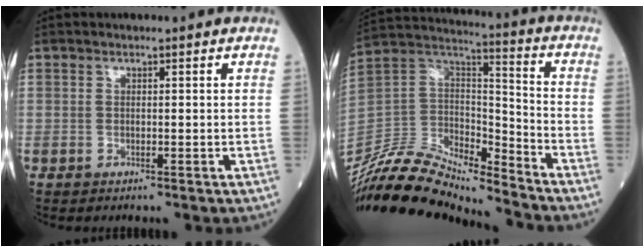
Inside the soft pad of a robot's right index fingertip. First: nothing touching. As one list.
[{"total": 19.5, "force": [-18.4, 2.1, 5.8], "torque": [-0.118, 0.034, -0.335]}]